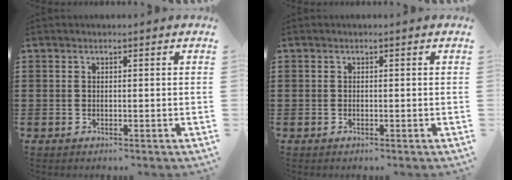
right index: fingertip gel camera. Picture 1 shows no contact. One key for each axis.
{"total": 0.0}